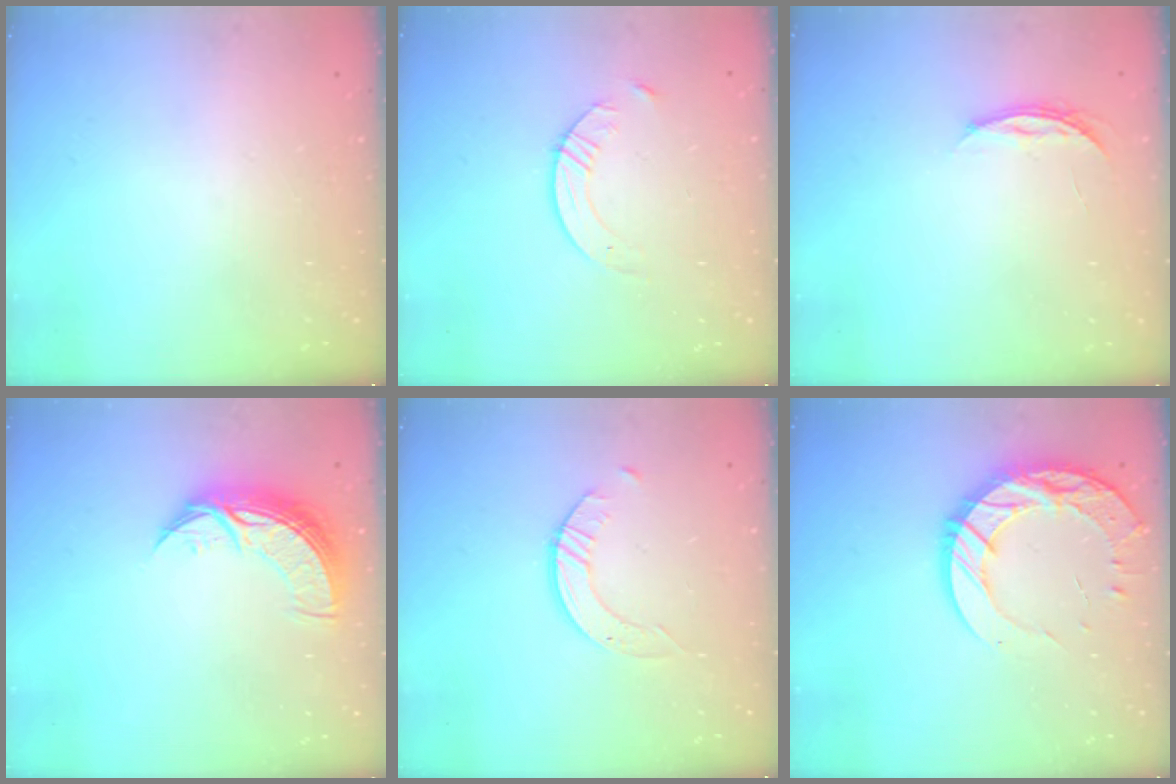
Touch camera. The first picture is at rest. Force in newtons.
{"total": 5.6, "press": 5.6, "slide": 0.7}
{"total": 3.8, "press": 3.8, "slide": 0.5}
{"total": 9.5, "press": 9.5, "slide": 0.8}
{"total": 2.5, "press": 2.5, "slide": 0.3}
{"total": 16.1, "press": 16.0, "slide": 1.2}